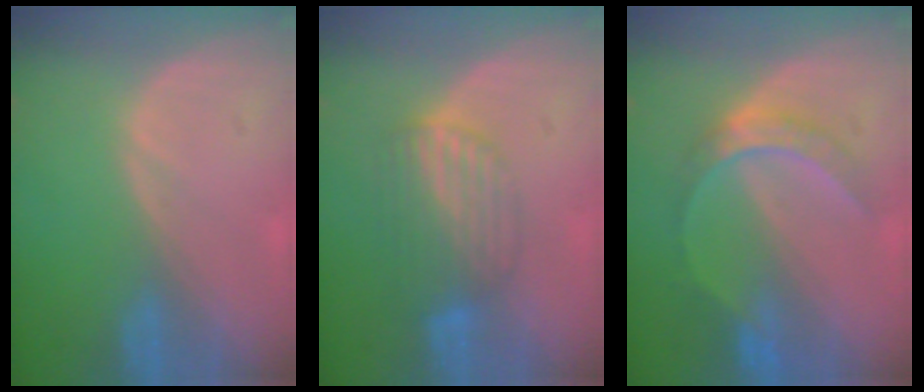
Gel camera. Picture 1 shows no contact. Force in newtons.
{"total": 6.8, "press": 6.1, "slide": 3.1}
{"total": 6.1, "press": 5.7, "slide": 2.2}